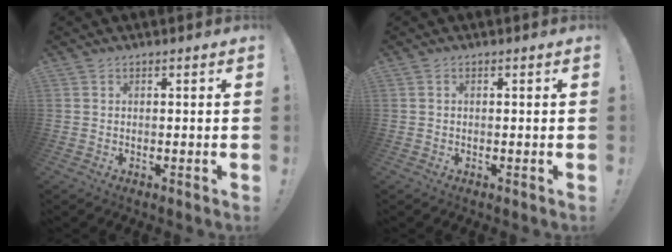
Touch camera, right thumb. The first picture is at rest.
{"total": 0.0}